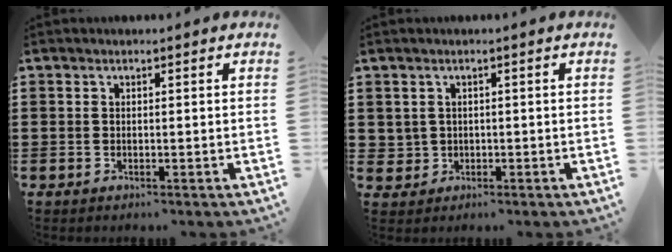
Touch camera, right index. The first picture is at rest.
{"total": 1.5, "force": [0.1, 1.5, 0.1], "torque": [-0.010, 0.006, 0.000]}